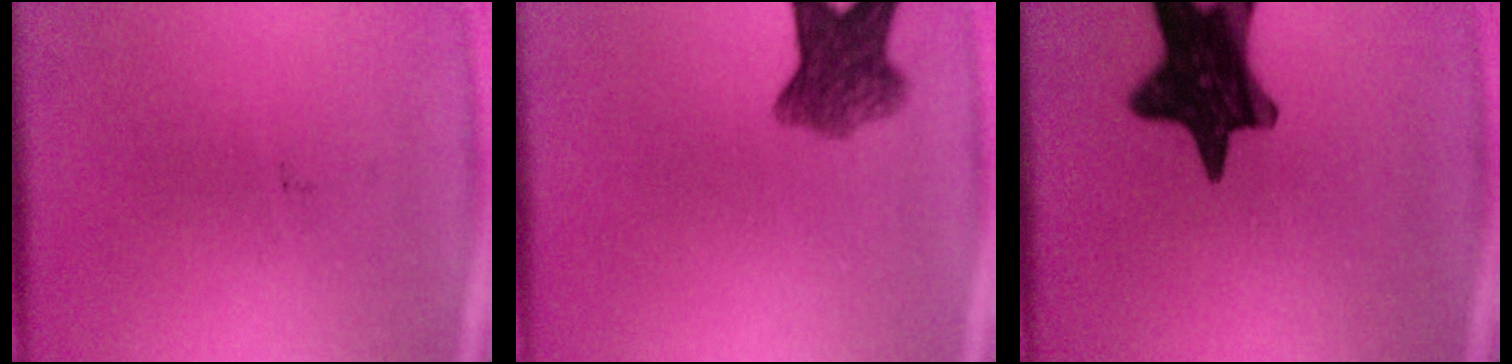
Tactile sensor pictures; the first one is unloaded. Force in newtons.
{"total": 6.7}
{"total": 15.6}